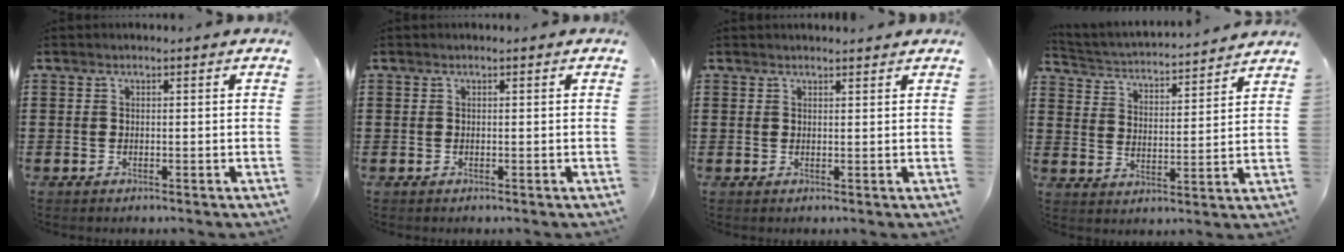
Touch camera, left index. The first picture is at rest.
{"total": 0.0}
{"total": 1.1, "force": [1.1, 0.1, 0.0], "torque": [-0.003, 0.000, 0.021]}
{"total": 2.9, "force": [2.9, -0.1, 0.2], "torque": [-0.025, -0.031, 0.041]}